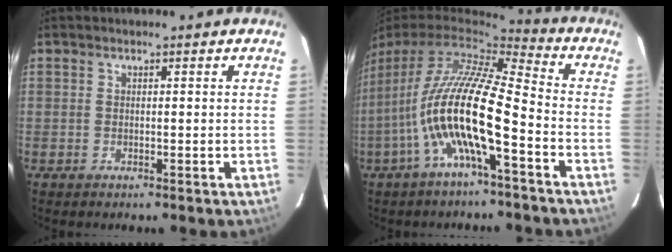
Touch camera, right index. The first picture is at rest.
{"total": 15.9, "force": [-5.1, 2.7, 14.9], "torque": [-0.270, -0.012, -0.103]}